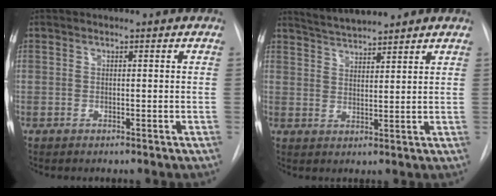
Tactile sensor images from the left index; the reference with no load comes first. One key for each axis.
{"total": 6.1, "fx": 5.8, "fy": 0.1, "fz": 1.9, "tx": -0.041, "ty": 0.019, "tz": 0.105}